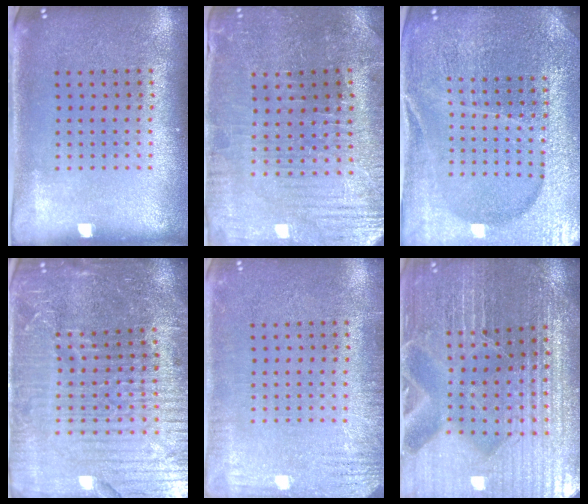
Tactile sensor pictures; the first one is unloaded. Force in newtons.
{"total": 1.6, "press": 1.6, "slide": 0.4}
{"total": 5.0, "press": 4.6, "slide": 2.1}
{"total": 6.2, "press": 5.5, "slide": 2.8}
{"total": 2.5, "press": 2.5, "slide": 0.4}
{"total": 4.5, "press": 4.4, "slide": 1.3}